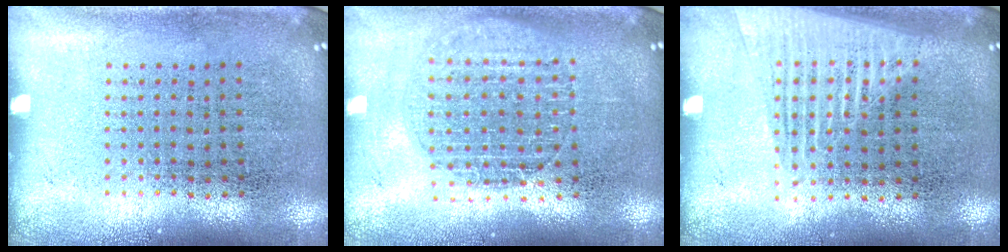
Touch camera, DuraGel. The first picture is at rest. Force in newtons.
{"total": 1.6, "press": 1.4, "slide": 0.7}
{"total": 1.5, "press": 1.4, "slide": 0.5}